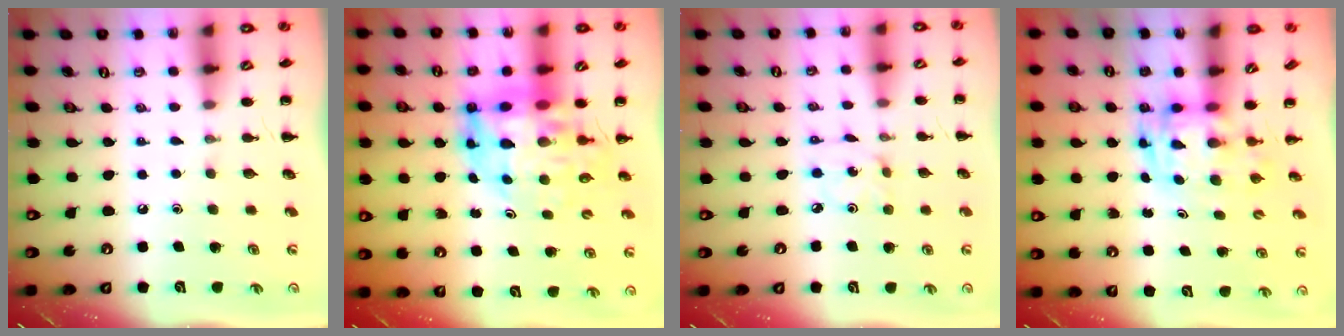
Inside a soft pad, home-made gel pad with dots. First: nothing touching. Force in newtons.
{"total": 13.8, "press": 13.2, "slide": 4.1}
{"total": 1.8, "press": 1.7, "slide": 0.5}
{"total": 2.9, "press": 2.9, "slide": 0.6}